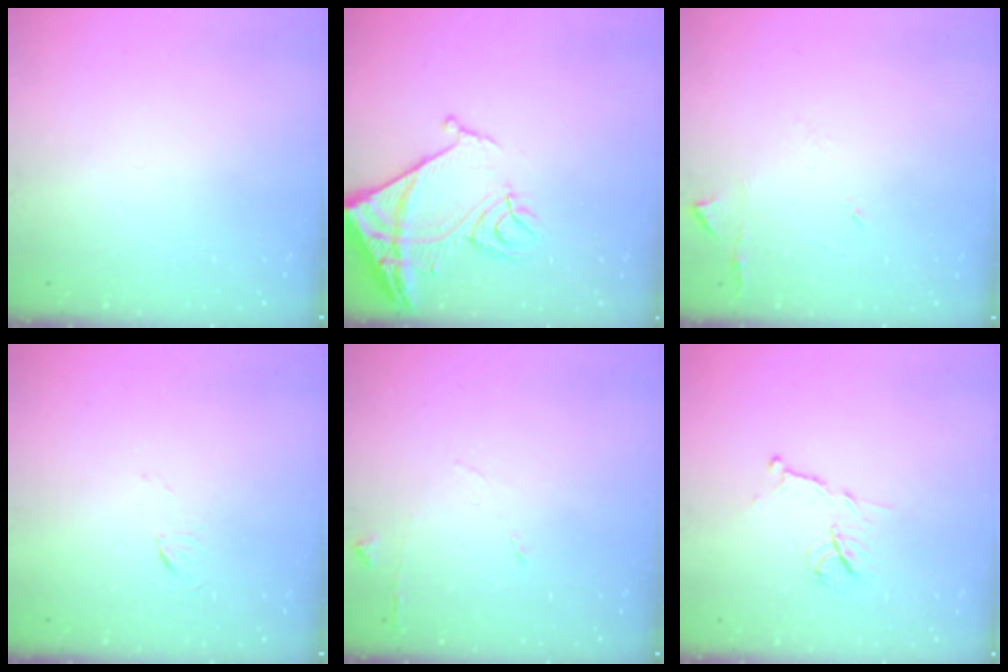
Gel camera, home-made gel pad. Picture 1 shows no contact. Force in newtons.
{"total": 13.7, "press": 13.6, "slide": 1.4}
{"total": 5.8, "press": 5.8, "slide": 0.7}
{"total": 3.4, "press": 3.4, "slide": 0.3}
{"total": 6.2, "press": 6.1, "slide": 0.8}
{"total": 10.1, "press": 10.1, "slide": 0.5}